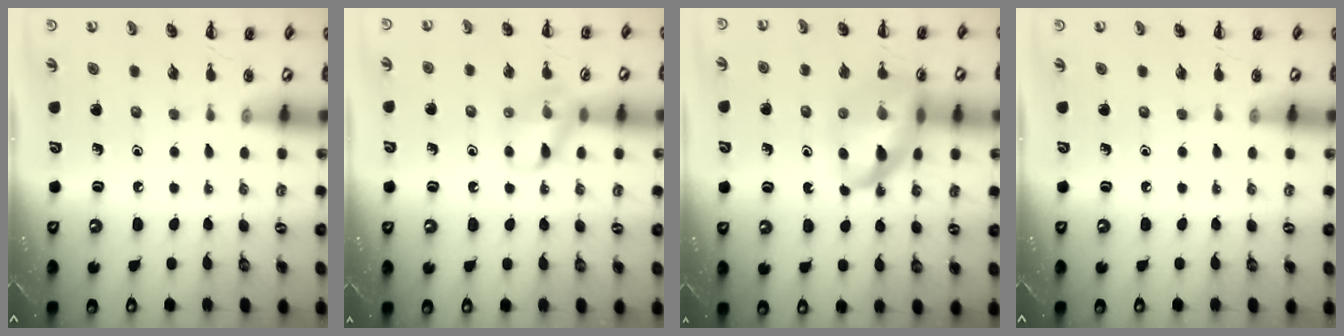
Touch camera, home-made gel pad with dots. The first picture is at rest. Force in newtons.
{"total": 10.1, "press": 10.1, "slide": 0.8}
{"total": 15.1, "press": 14.6, "slide": 3.8}
{"total": 0.0}